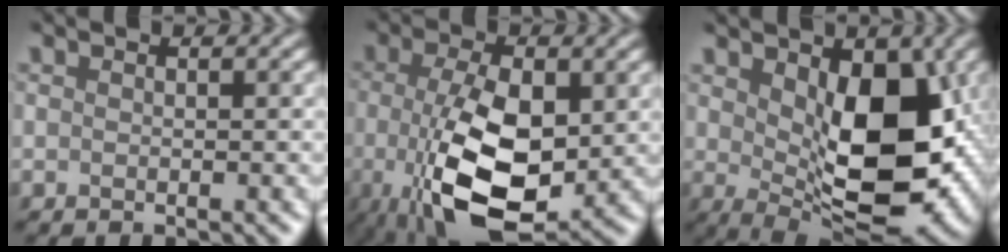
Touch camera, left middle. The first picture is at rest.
{"total": 9.4, "force": [-2.1, 4.4, 8.0], "torque": [-0.170, -0.011, -0.030]}
{"total": 10.6, "force": [0.9, 5.6, 8.9], "torque": [-0.132, -0.006, 0.030]}